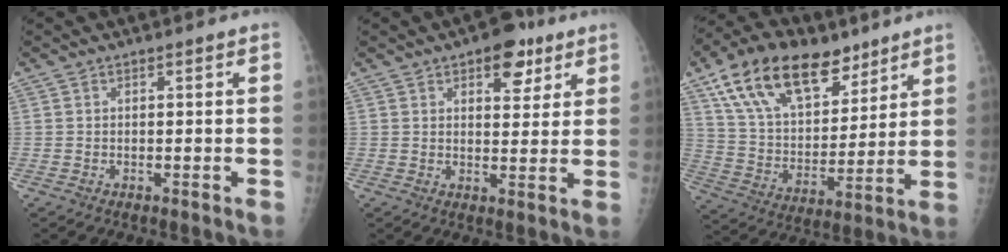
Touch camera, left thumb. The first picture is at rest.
{"total": 7.7, "force": [4.4, 4.2, 4.8], "torque": [-0.032, -0.016, 0.055]}
{"total": 22.3, "force": [13.6, 12.1, 12.8], "torque": [-0.193, -0.031, 0.245]}